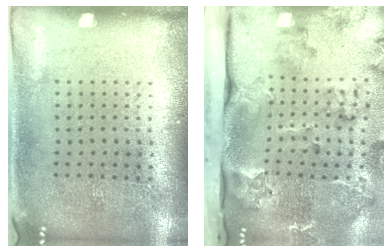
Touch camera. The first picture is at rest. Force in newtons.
{"total": 3.8, "press": 2.7, "slide": 2.7}